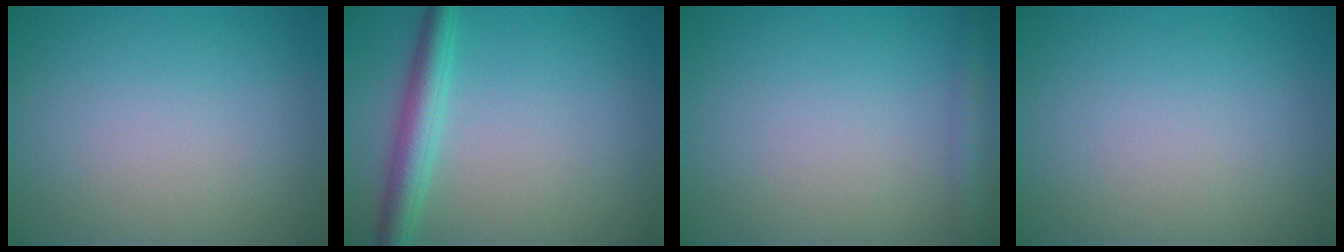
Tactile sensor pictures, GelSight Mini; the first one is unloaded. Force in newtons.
{"total": 3.6, "press": 3.6, "slide": 0.1}
{"total": 1.8, "press": 1.8, "slide": 0.1}
{"total": 0.0}